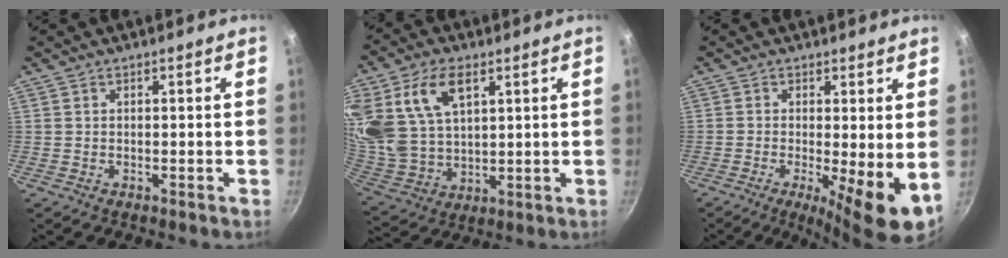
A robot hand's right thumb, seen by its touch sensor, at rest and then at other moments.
{"total": 20.0, "force": [8.1, 12.4, 13.5], "torque": [-0.278, -0.012, 0.169]}
{"total": 8.7, "force": [-1.2, 2.0, 8.4], "torque": [-0.128, -0.009, -0.016]}